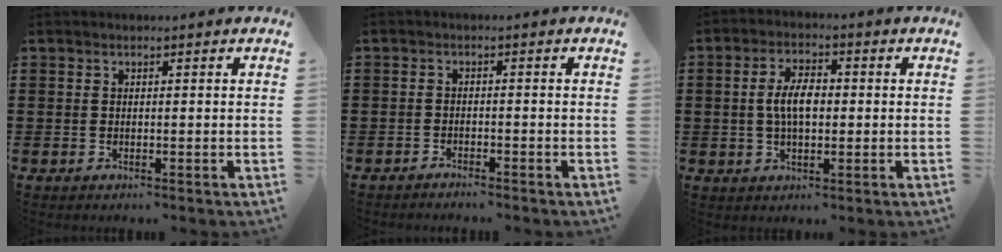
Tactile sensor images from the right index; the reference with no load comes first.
{"total": 1.3, "force": [-1.3, 0.1, 0.0], "torque": [-0.003, 0.005, -0.027]}
{"total": 5.7, "force": [0.1, 2.7, 5.0], "torque": [-0.103, 0.007, -0.004]}